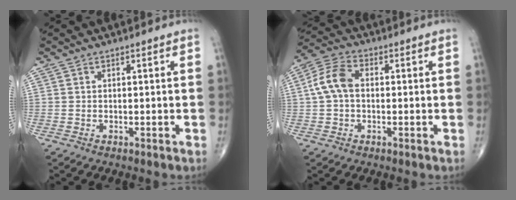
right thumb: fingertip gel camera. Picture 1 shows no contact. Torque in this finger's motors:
{"motor_torque": [0.02, 0.04, -0.02, -0.12, 0.07]}